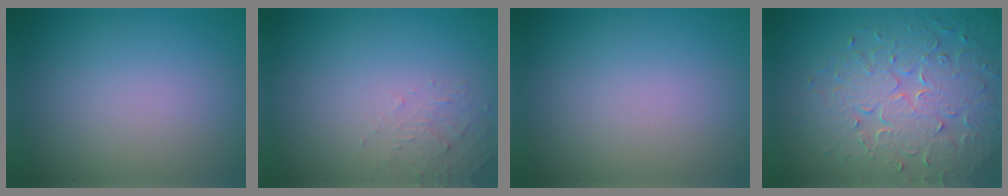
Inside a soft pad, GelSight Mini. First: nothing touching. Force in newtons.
{"total": 1.4, "press": 1.4, "slide": 0.2}
{"total": 0.0}
{"total": 8.1, "press": 5.8, "slide": 5.7}